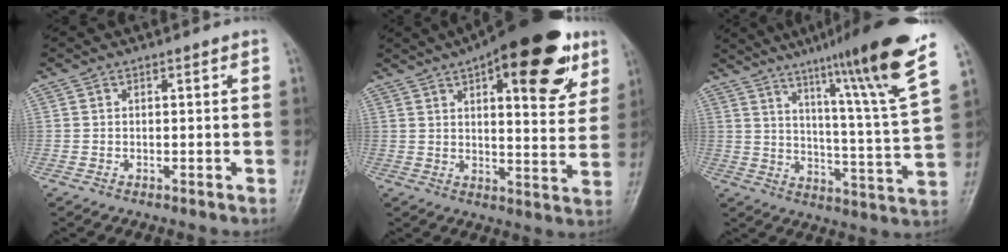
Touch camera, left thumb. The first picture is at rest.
{"total": 22.1, "force": [11.6, 8.4, 16.8], "torque": [-0.199, -0.023, 0.161]}
{"total": 20.9, "force": [13.2, 0.4, 16.2], "torque": [-0.222, -0.057, 0.190]}